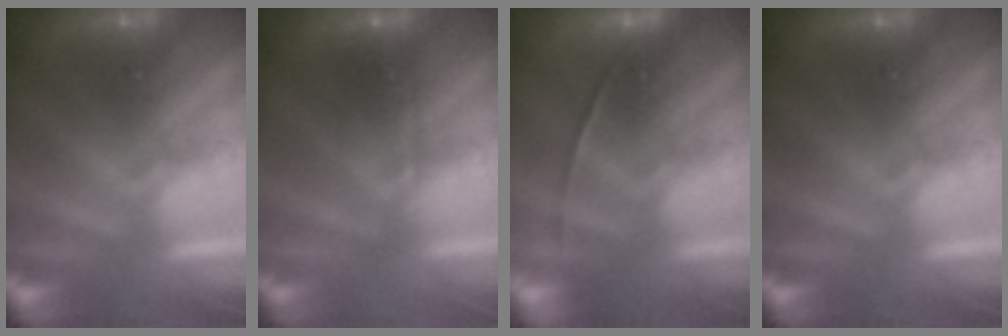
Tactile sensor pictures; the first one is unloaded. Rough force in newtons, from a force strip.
{"total": 2.4}
{"total": 1.8}
{"total": 0.0}